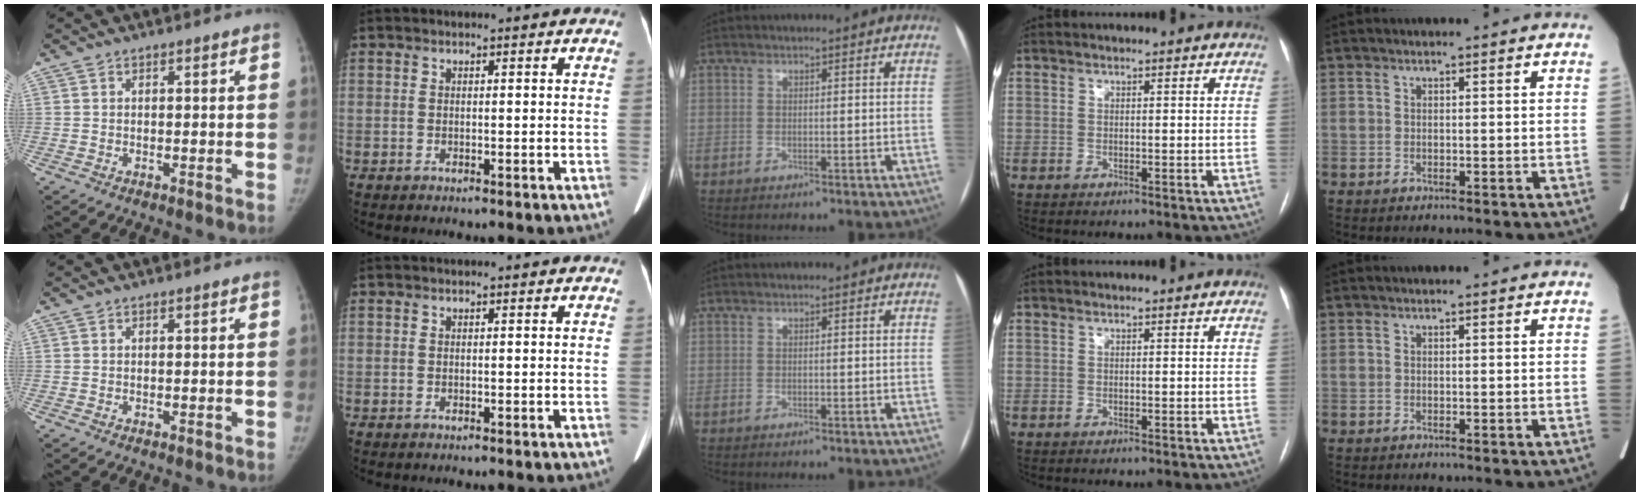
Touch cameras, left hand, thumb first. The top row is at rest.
{}